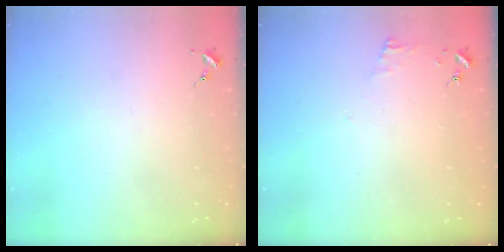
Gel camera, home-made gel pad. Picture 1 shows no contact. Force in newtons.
{"total": 3.9, "press": 3.8, "slide": 0.4}